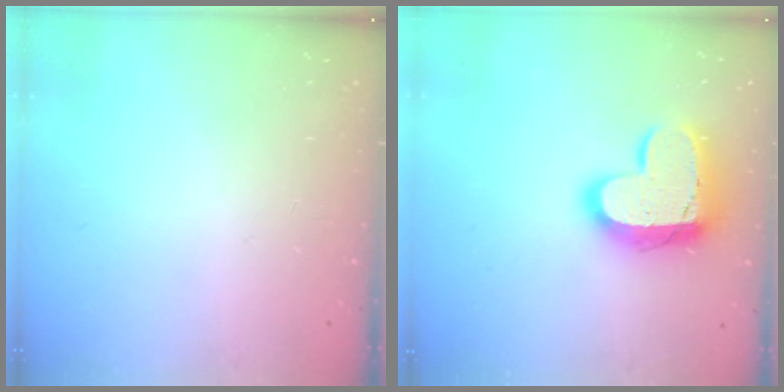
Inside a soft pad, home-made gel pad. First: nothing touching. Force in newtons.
{"total": 16.8, "press": 16.7, "slide": 1.4}